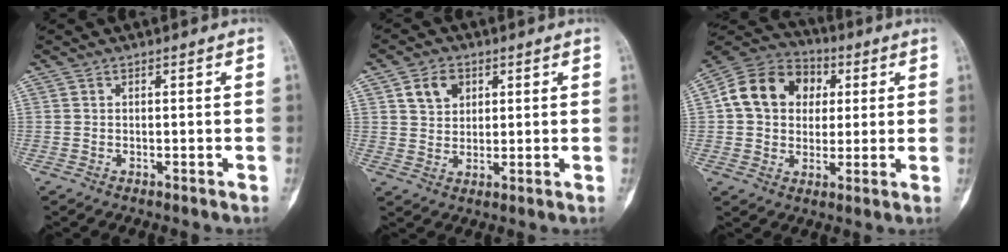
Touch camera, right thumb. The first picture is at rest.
{"total": 5.6, "force": [2.4, 4.2, 2.8], "torque": [-0.027, -0.009, 0.043]}
{"total": 14.7, "force": [2.7, 11.9, 8.2], "torque": [-0.120, 0.016, 0.037]}